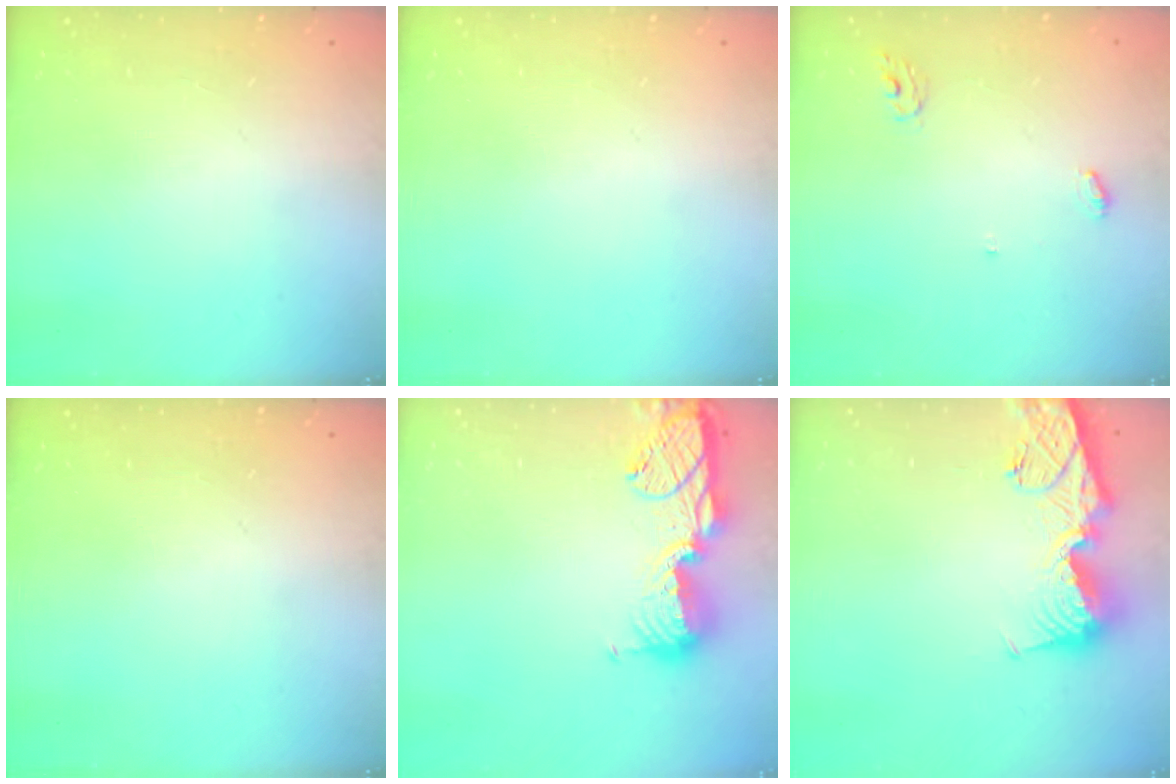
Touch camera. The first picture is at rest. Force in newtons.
{"total": 0.0}
{"total": 4.1, "press": 4.1, "slide": 0.2}
{"total": 0.0}
{"total": 16.3, "press": 15.3, "slide": 5.7}
{"total": 13.6, "press": 13.5, "slide": 1.5}